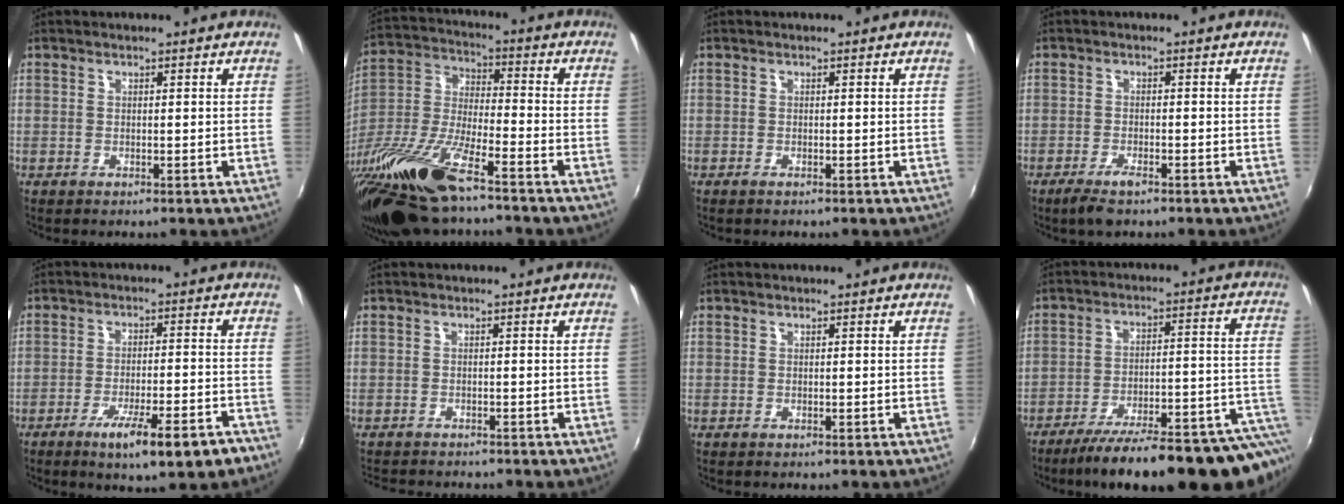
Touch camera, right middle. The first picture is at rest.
{"total": 21.8, "force": [-15.4, 4.9, 14.5], "torque": [-0.300, -0.030, -0.295]}
{"total": 0.7, "force": [-0.5, 0.1, 0.4], "torque": [-0.009, -0.003, -0.011]}
{"total": 3.9, "force": [-2.8, 1.1, 2.6], "torque": [-0.064, -0.009, -0.053]}
{"total": 11.4, "force": [-7.4, 1.6, 8.5], "torque": [-0.146, -0.026, -0.106]}
{"total": 3.9, "force": [-3.7, 0.6, 1.0], "torque": [-0.030, -0.016, -0.062]}
{"total": 0.0}
{"total": 24.1, "force": [-18.2, 3.0, 15.5], "torque": [-0.196, -0.044, -0.253]}